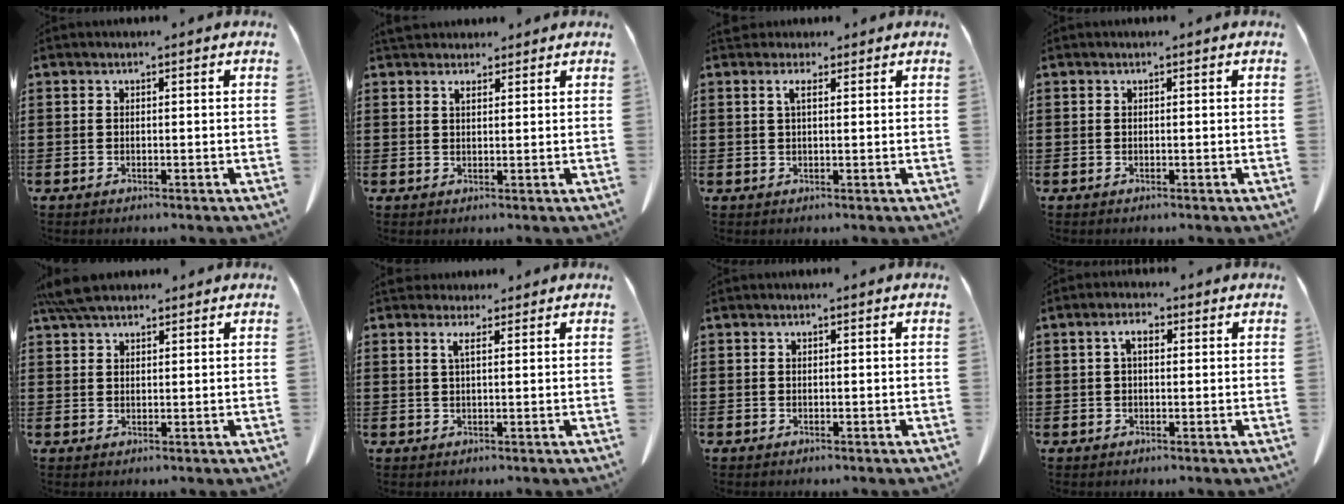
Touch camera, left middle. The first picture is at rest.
{"total": 2.0, "force": [1.8, 0.6, 0.7], "torque": [-0.010, -0.003, 0.033]}
{"total": 2.4, "force": [1.3, 0.7, 2.0], "torque": [-0.043, 0.002, 0.023]}
{"total": 0.0}
{"total": 5.0, "force": [4.1, 1.5, 2.5], "torque": [-0.060, -0.004, 0.080]}
{"total": 2.4, "force": [1.7, 0.5, 1.7], "torque": [-0.038, 0.000, 0.031]}
{"total": 0.0}
{"total": 3.2, "force": [0.9, 1.5, 2.7], "torque": [-0.057, 0.010, 0.014]}